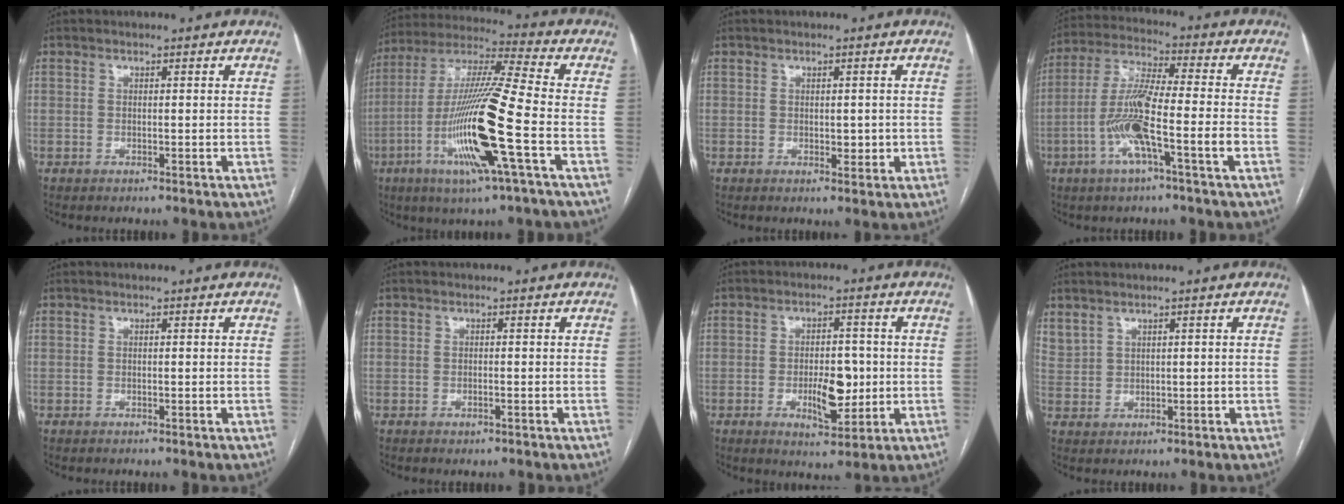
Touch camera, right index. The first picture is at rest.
{"total": 18.4, "force": [-5.6, -0.2, 17.5], "torque": [-0.355, -0.018, -0.113]}
{"total": 2.3, "force": [-0.1, 1.4, 1.9], "torque": [-0.023, -0.001, 0.004]}
{"total": 11.6, "force": [-3.9, 0.4, 10.9], "torque": [-0.220, 0.005, -0.078]}
{"total": 0.0}
{"total": 0.7, "force": [-0.3, 0.3, 0.5], "torque": [-0.010, 0.000, 0.001]}
{"total": 7.2, "force": [-1.3, 3.0, 6.4], "torque": [-0.100, -0.002, -0.013]}
{"total": 3.1, "force": [2.5, 1.5, 1.1], "torque": [-0.028, 0.008, 0.063]}